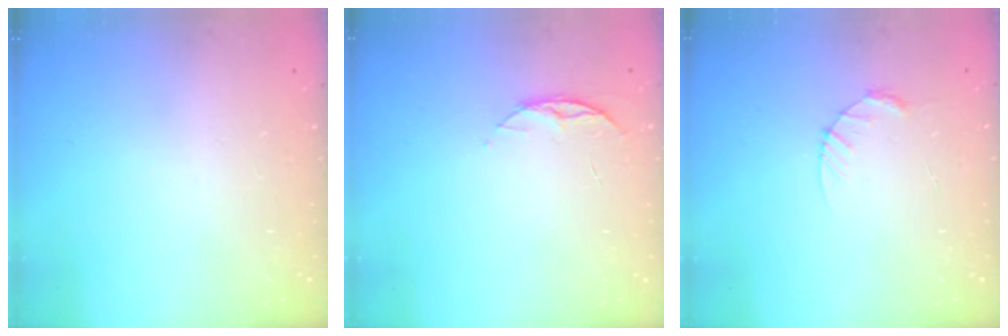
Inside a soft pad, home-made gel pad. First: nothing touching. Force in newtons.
{"total": 5.5, "press": 5.5, "slide": 0.6}
{"total": 3.7, "press": 3.6, "slide": 0.4}